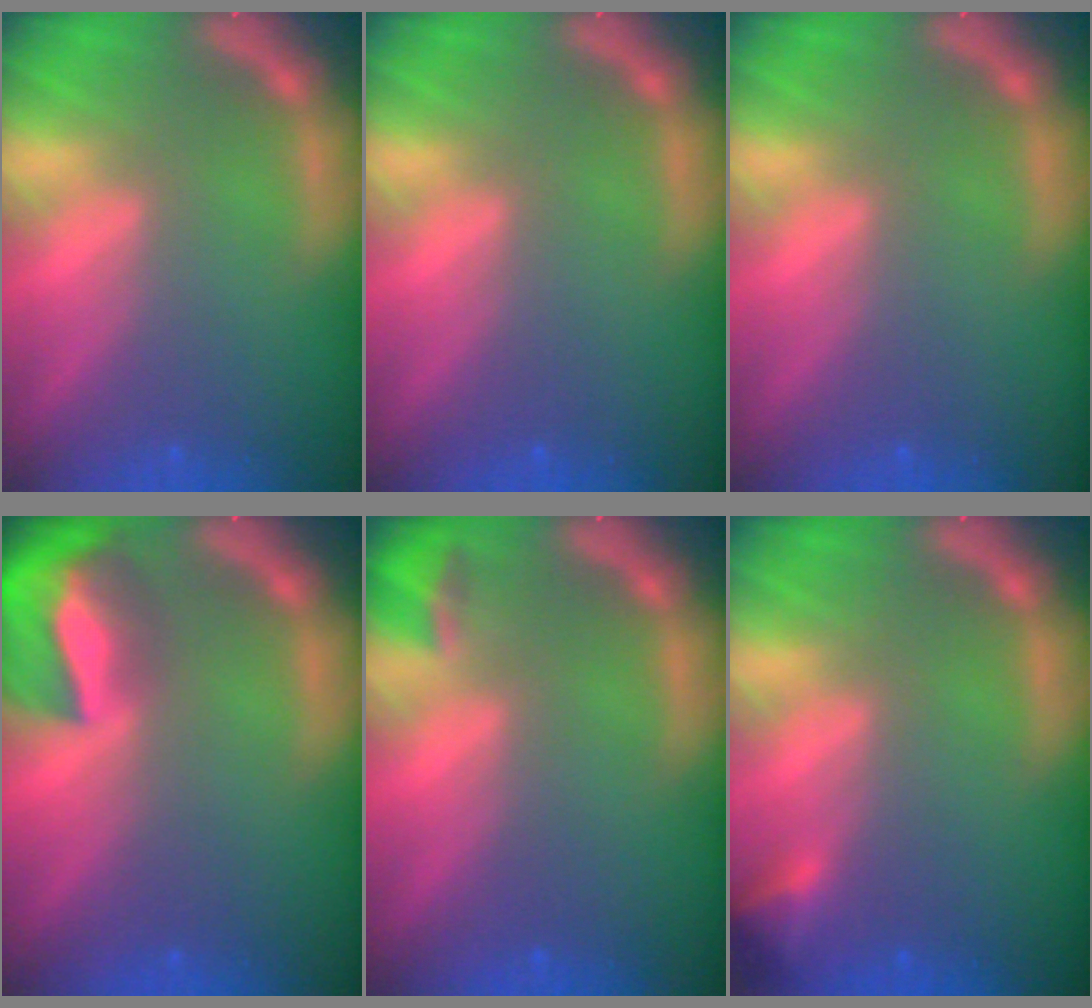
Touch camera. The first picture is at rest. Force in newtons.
{"total": 0.0}
{"total": 0.0}
{"total": 9.0}
{"total": 1.9}
{"total": 1.9}